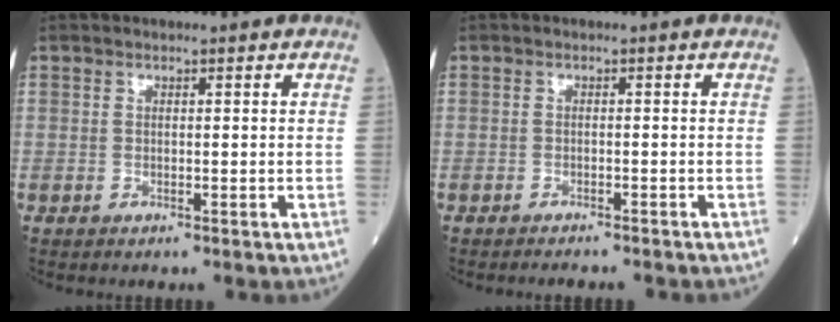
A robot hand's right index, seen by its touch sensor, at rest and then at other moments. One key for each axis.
{"total": 4.0, "fx": -3.7, "fy": 0.6, "fz": 1.4, "tx": -0.016, "ty": -0.005, "tz": -0.044}